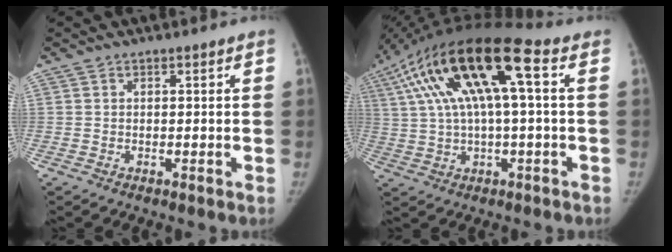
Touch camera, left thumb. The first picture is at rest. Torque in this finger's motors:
{"motor_torque": [2.58, 2.43, 2.58, -0.19, 0.84]}